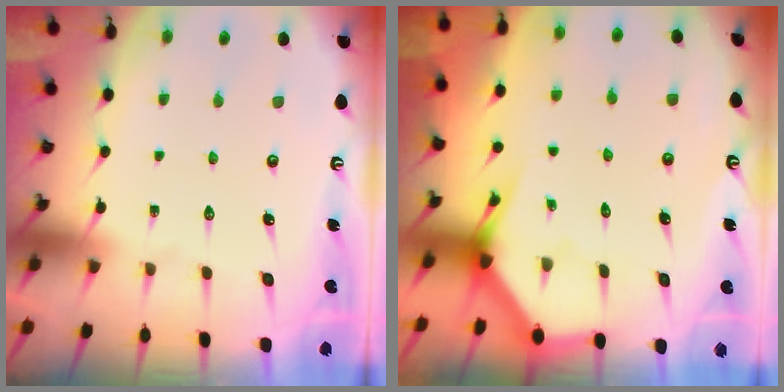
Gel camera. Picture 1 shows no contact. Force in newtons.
{"total": 3.7, "press": 3.7, "slide": 0.3}